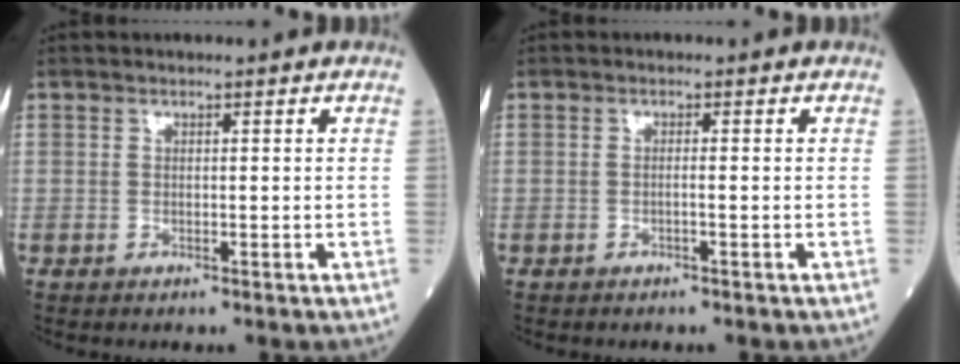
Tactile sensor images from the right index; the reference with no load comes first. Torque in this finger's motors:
{"motor_torque": [-0.22, -0.01, -0.06, -0.01]}